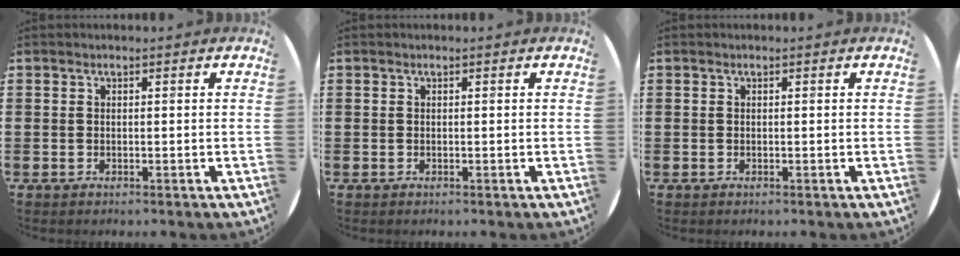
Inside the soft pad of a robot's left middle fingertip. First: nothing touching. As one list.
[{"total": 0.0}, {"total": 0.0}]